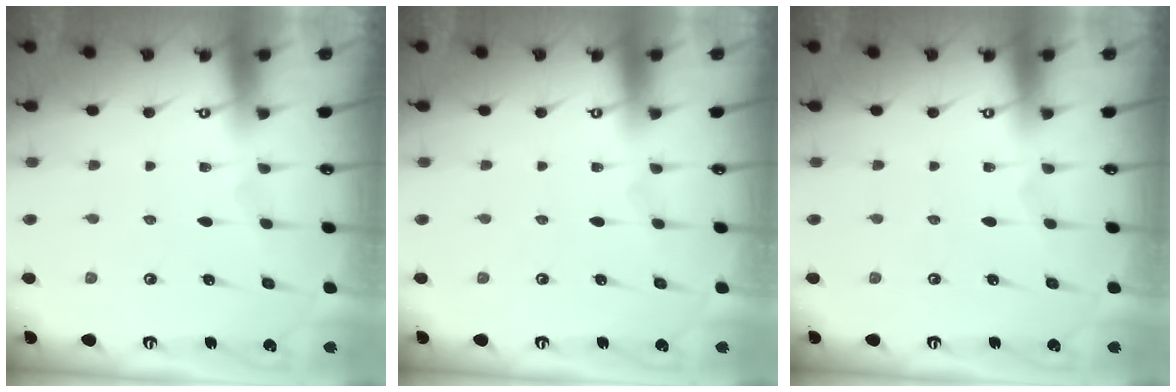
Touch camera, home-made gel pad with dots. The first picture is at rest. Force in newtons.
{"total": 0.0}
{"total": 0.0}